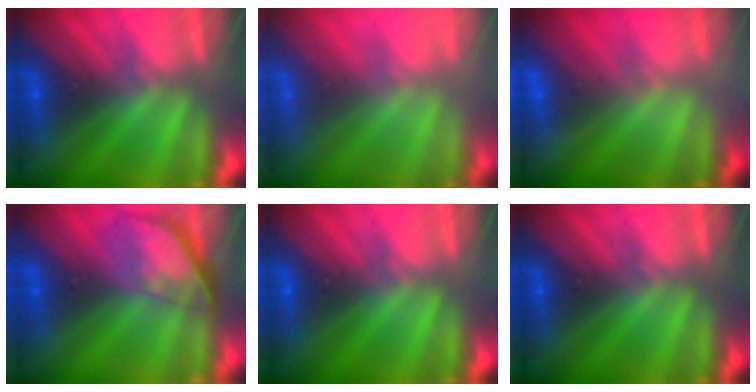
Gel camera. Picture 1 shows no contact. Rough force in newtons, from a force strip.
{"total": 2.2}
{"total": 2.8}
{"total": 3.6}
{"total": 0.0}
{"total": 0.0}